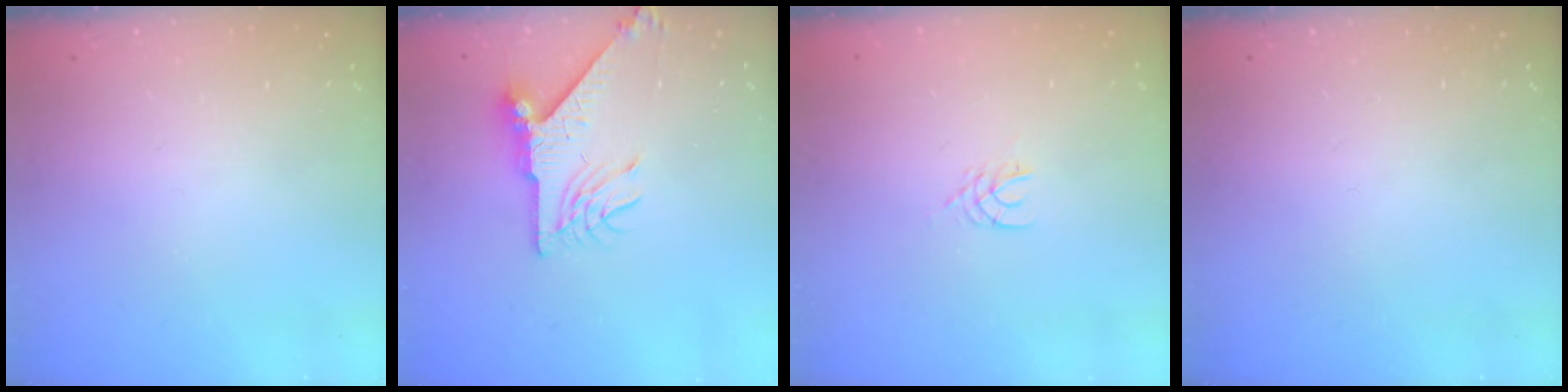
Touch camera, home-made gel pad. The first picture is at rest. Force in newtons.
{"total": 9.9, "press": 9.8, "slide": 1.1}
{"total": 2.5, "press": 2.5, "slide": 0.4}
{"total": 0.0}